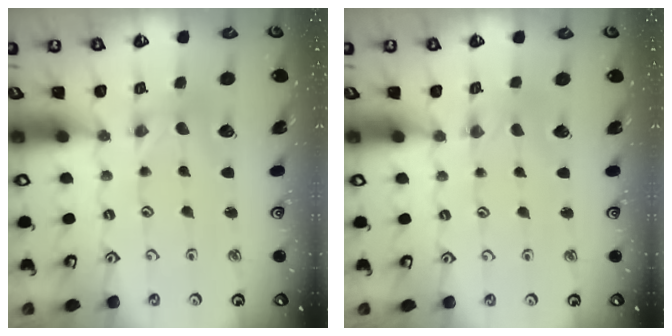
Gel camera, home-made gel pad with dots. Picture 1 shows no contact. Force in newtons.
{"total": 1.4, "press": 1.3, "slide": 0.3}